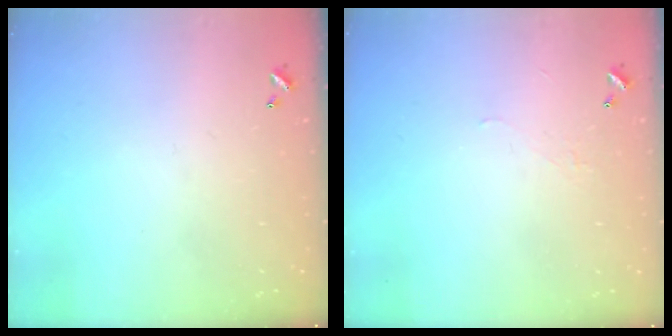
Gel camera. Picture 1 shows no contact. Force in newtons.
{"total": 2.0, "press": 2.0, "slide": 0.5}